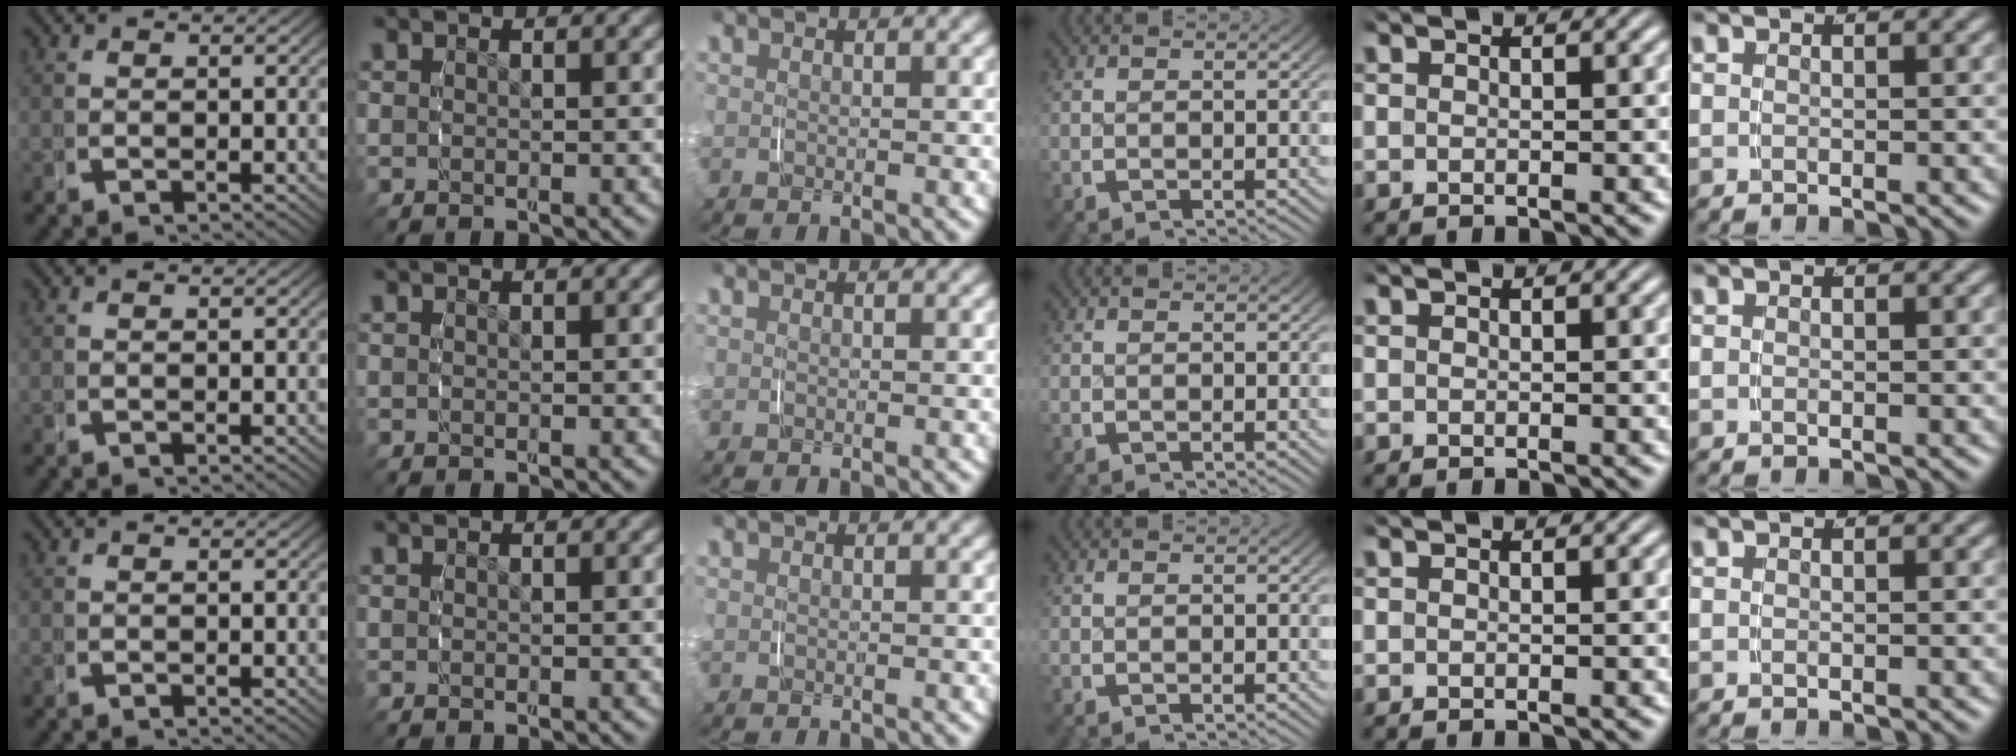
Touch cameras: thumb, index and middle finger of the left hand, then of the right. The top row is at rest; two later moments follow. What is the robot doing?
{"motion": "grasp_and_lifting", "object": "string"}